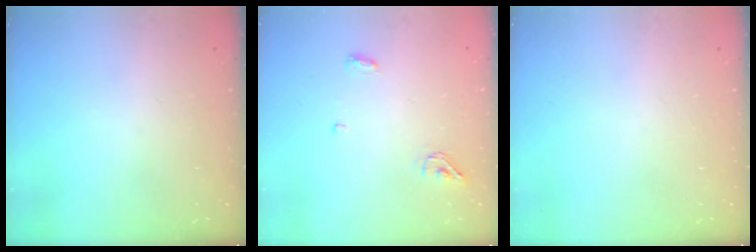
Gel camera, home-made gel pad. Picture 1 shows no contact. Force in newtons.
{"total": 6.3, "press": 5.0, "slide": 3.9}
{"total": 0.0}